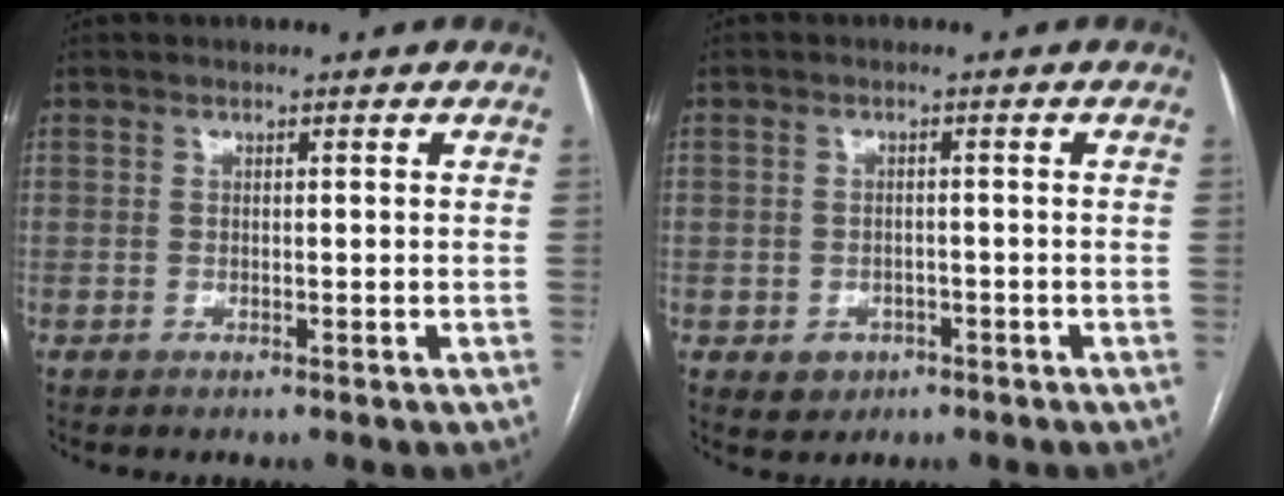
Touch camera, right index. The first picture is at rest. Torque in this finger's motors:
{"motor_torque": [-0.53, -0.12, -1.05, -0.21]}